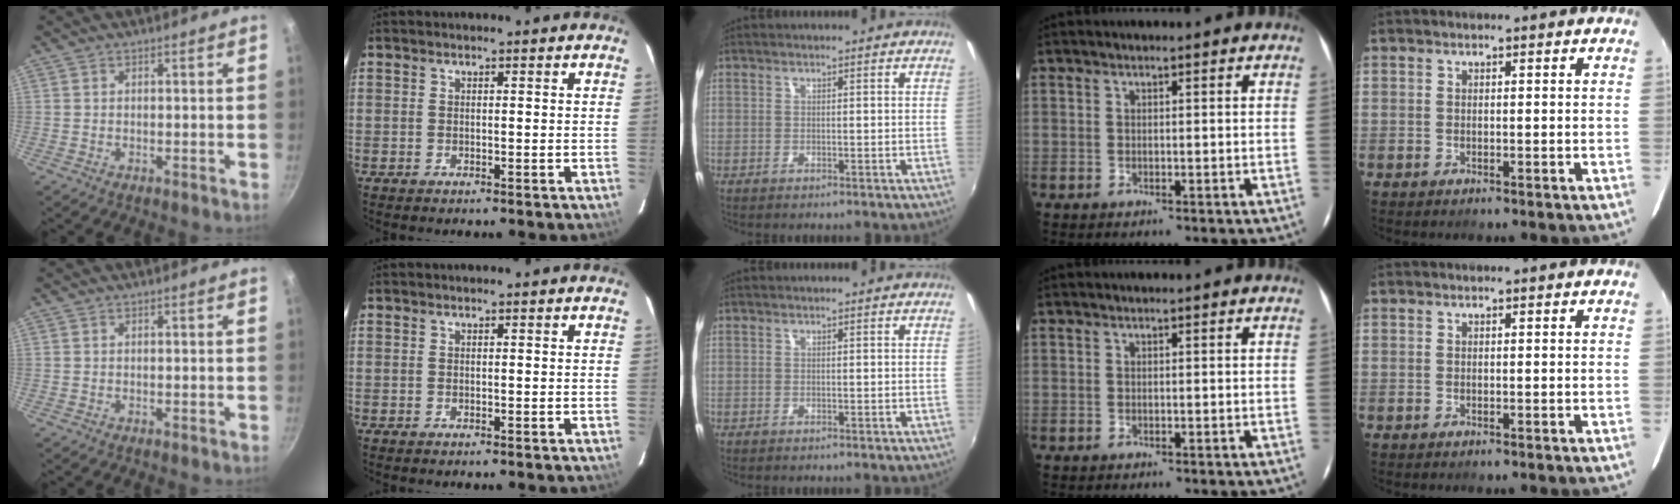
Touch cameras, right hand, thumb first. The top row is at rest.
{}